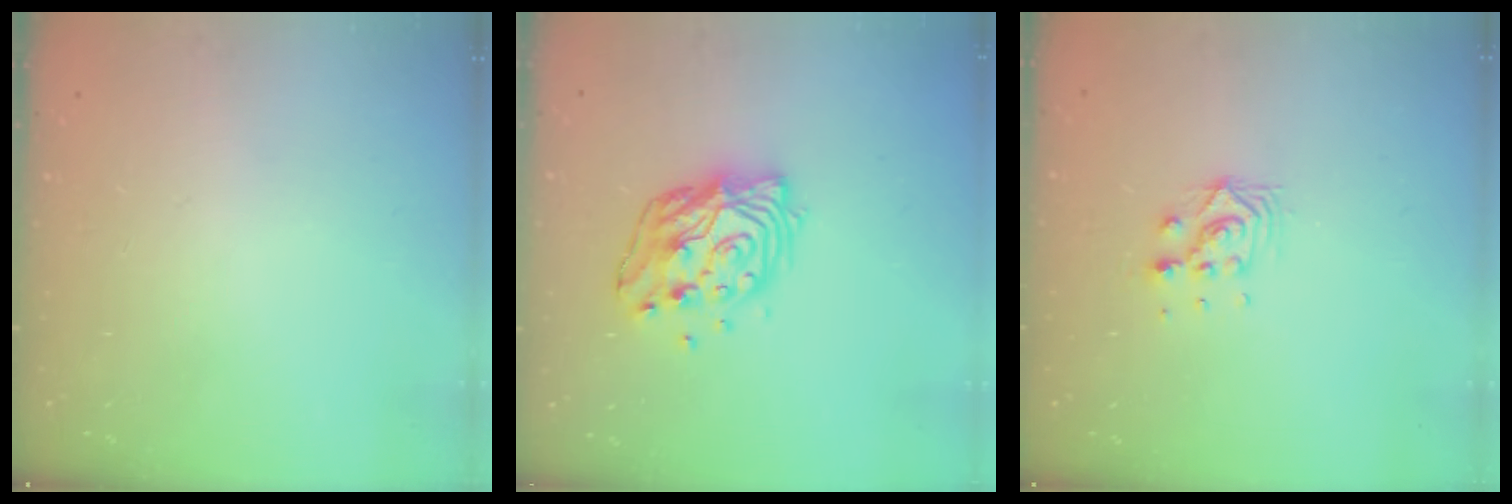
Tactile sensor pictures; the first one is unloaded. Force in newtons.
{"total": 14.0, "press": 13.9, "slide": 1.7}
{"total": 7.0, "press": 7.0, "slide": 0.5}